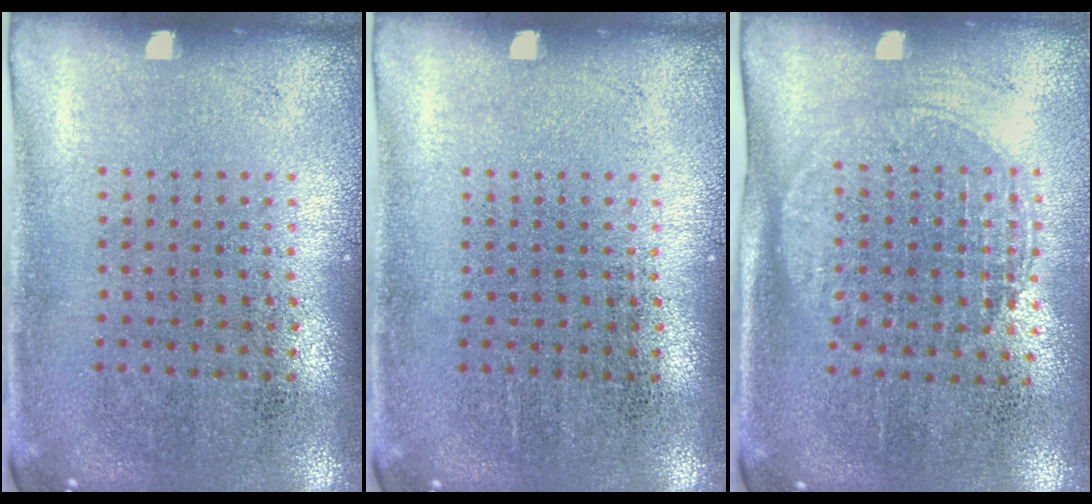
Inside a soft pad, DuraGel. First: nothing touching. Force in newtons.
{"total": 0.0}
{"total": 1.5, "press": 1.3, "slide": 0.8}